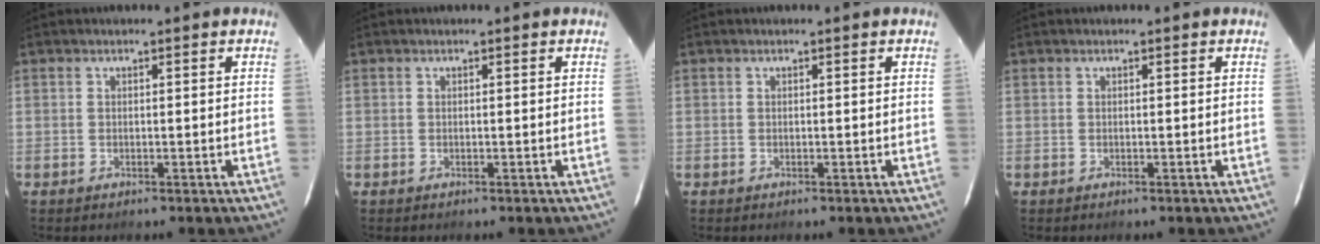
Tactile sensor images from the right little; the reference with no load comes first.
{"total": 0.0}
{"total": 0.0}
{"total": 0.0}